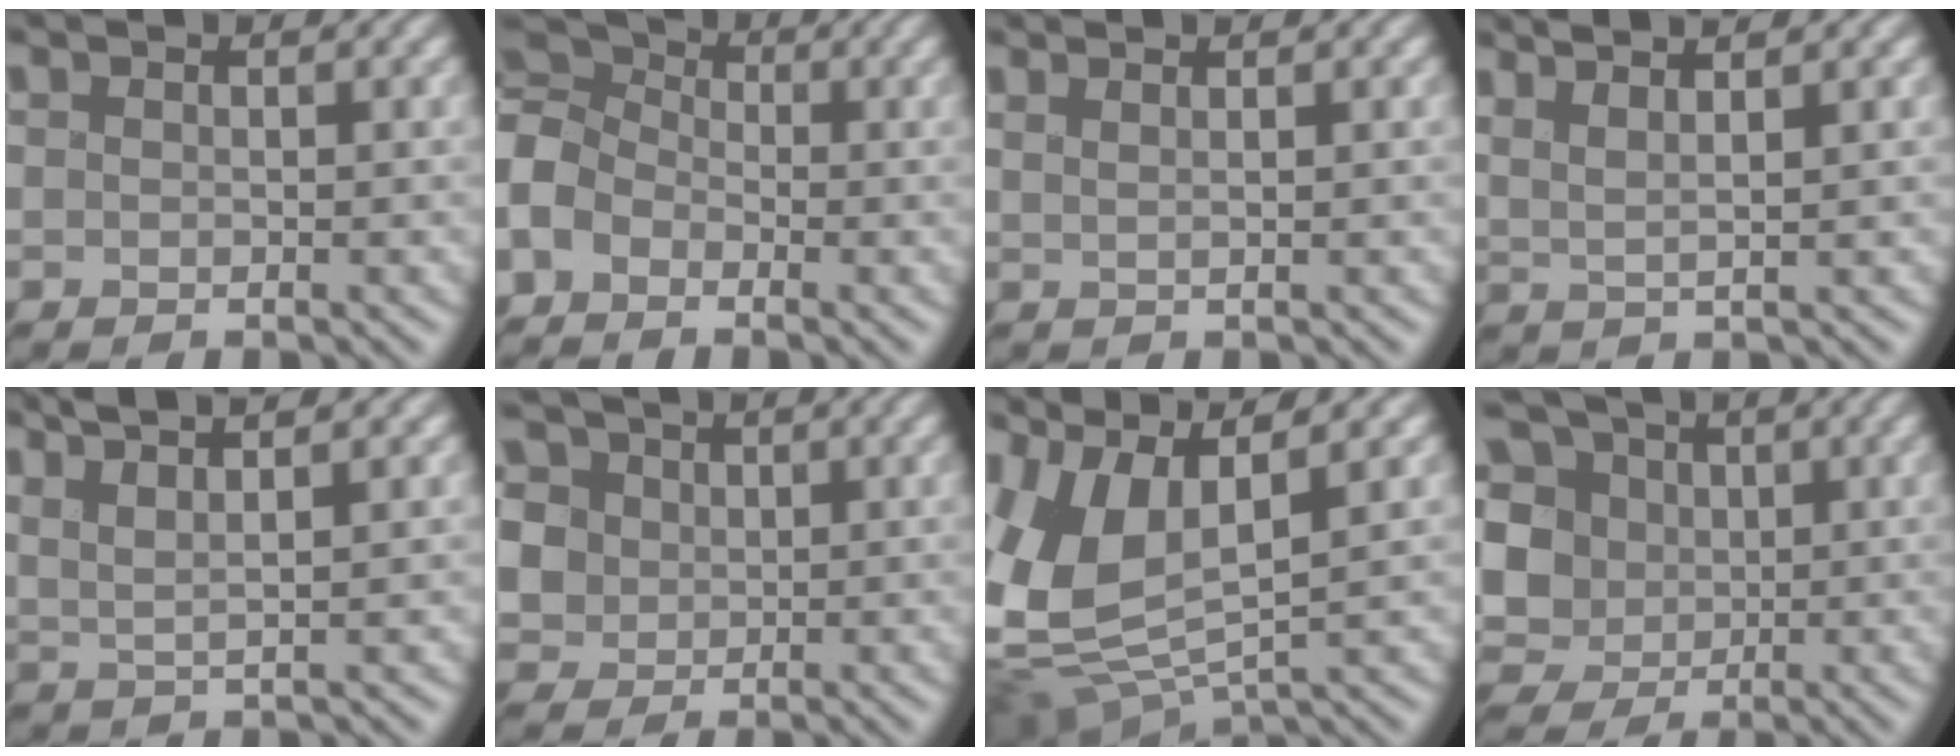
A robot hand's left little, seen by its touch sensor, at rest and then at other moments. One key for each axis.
{"total": 6.6, "fx": -2.1, "fy": 4.9, "fz": 3.8, "tx": -0.101, "ty": 0.009, "tz": -0.058}
{"total": 2.3, "fx": 1.4, "fy": 0.9, "fz": 1.7, "tx": -0.002, "ty": 0.013, "tz": -0.007}
{"total": 4.6, "fx": 3.0, "fy": 1.1, "fz": 3.2, "tx": -0.039, "ty": 0.022, "tz": 0.021}
{"total": 5.2, "fx": 3.5, "fy": 0.9, "fz": 3.8, "tx": -0.067, "ty": 0.016, "tz": 0.043}
{"total": 12.4, "fx": 4.7, "fy": 9.6, "fz": 6.2, "tx": -0.142, "ty": 0.026, "tz": 0.063}
{"total": 9.7, "fx": 1.5, "fy": 4.9, "fz": 8.2, "tx": -0.202, "ty": 0.003, "tz": 0.022}
{"total": 14.0, "fx": 2.3, "fy": 11.9, "fz": 7.1, "tx": -0.176, "ty": 0.023, "tz": 0.015}